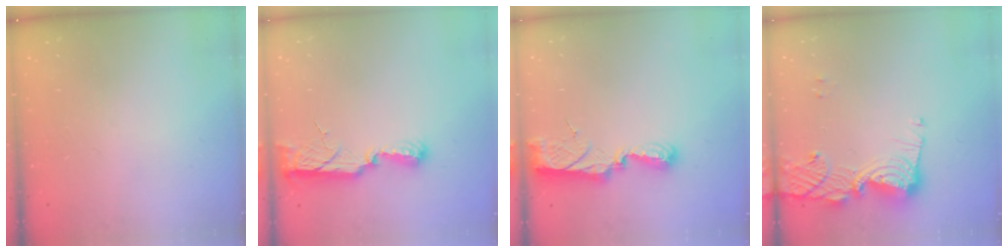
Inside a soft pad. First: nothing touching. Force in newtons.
{"total": 8.1, "press": 8.1, "slide": 0.7}
{"total": 9.8, "press": 9.7, "slide": 0.9}
{"total": 12.7, "press": 12.6, "slide": 1.2}